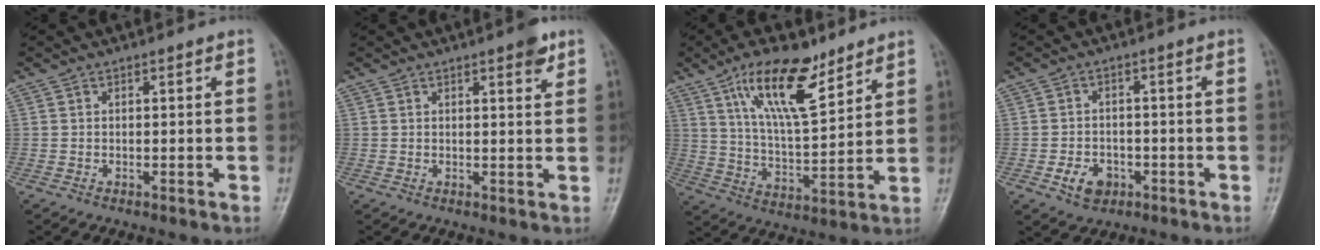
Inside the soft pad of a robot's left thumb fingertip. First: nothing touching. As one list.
[{"total": 3.1, "force": [1.9, 0.8, 2.3], "torque": [-0.024, -0.009, 0.022]}, {"total": 14.7, "force": [9.1, 5.2, 10.3], "torque": [-0.156, -0.048, 0.167]}, {"total": 5.1, "force": [-2.1, 3.9, 2.6], "torque": [-0.030, 0.011, -0.030]}]